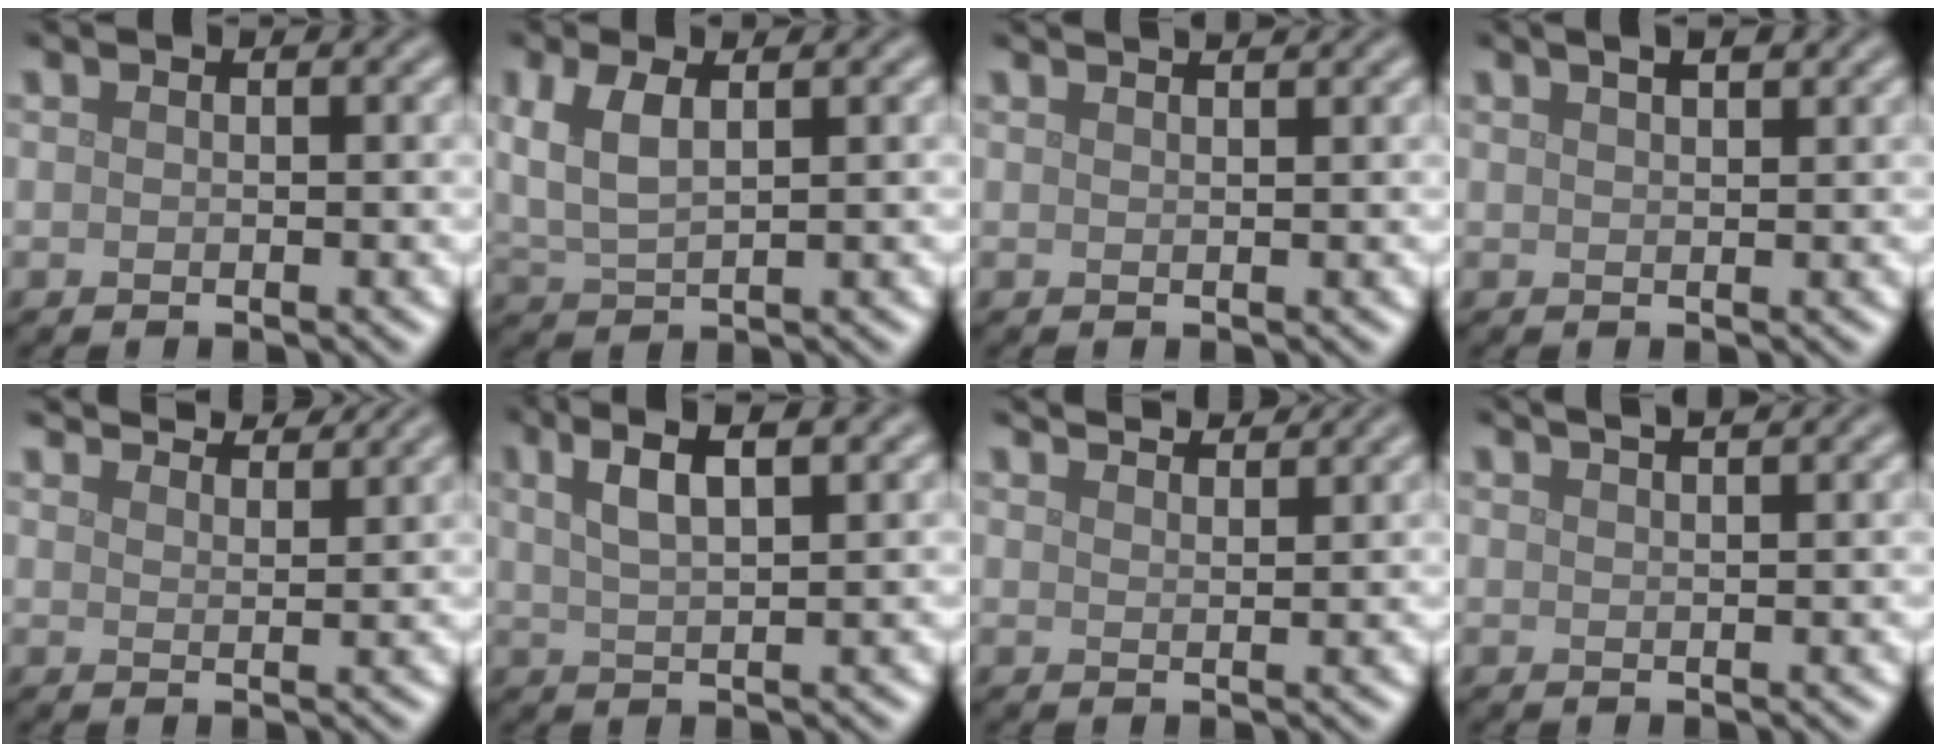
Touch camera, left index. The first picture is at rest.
{"total": 4.1, "force": [1.5, 1.9, 3.3], "torque": [-0.079, 0.003, 0.029]}
{"total": 3.3, "force": [2.5, 1.3, 1.7], "torque": [-0.001, 0.018, -0.001]}
{"total": 3.0, "force": [2.0, 1.1, 1.9], "torque": [-0.009, 0.010, 0.010]}
{"total": 5.5, "force": [5.2, 0.8, 1.7], "torque": [-0.023, 0.007, 0.059]}
{"total": 4.7, "force": [2.4, 1.4, 3.8], "torque": [-0.062, 0.010, 0.042]}
{"total": 4.3, "force": [3.9, 0.8, 1.5], "torque": [-0.007, 0.011, 0.037]}
{"total": 4.3, "force": [3.0, 1.6, 2.6], "torque": [-0.005, 0.027, 0.009]}